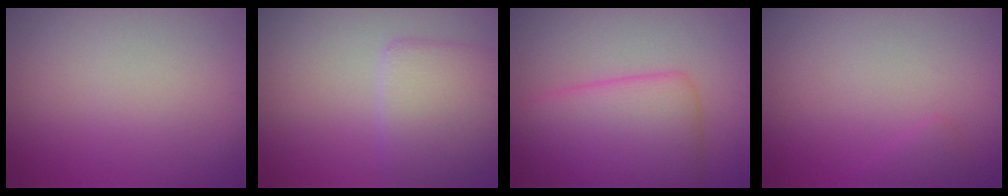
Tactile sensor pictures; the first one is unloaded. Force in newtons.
{"total": 4.4, "press": 4.4, "slide": 0.3}
{"total": 6.9, "press": 6.9, "slide": 0.1}
{"total": 0.9, "press": 0.9, "slide": 0.1}